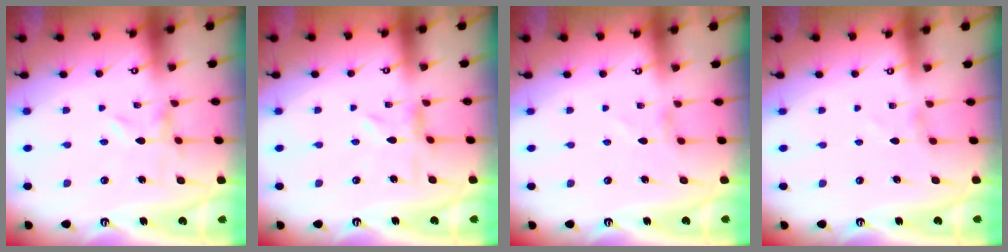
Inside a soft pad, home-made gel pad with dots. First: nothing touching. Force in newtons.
{"total": 2.4, "press": 2.4, "slide": 0.3}
{"total": 0.5, "press": 0.5, "slide": 0.2}
{"total": 0.0}